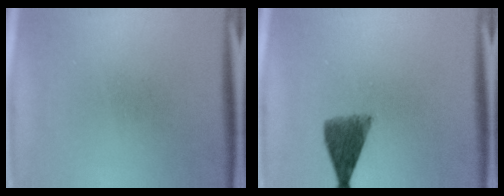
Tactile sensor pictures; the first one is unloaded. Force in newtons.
{"total": 5.8}